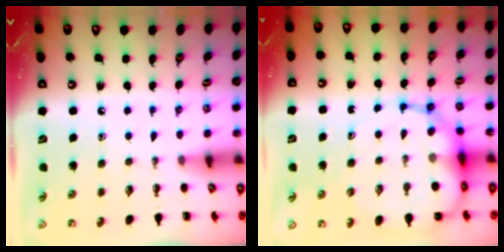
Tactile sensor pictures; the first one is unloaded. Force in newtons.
{"total": 14.1, "press": 13.6, "slide": 3.5}